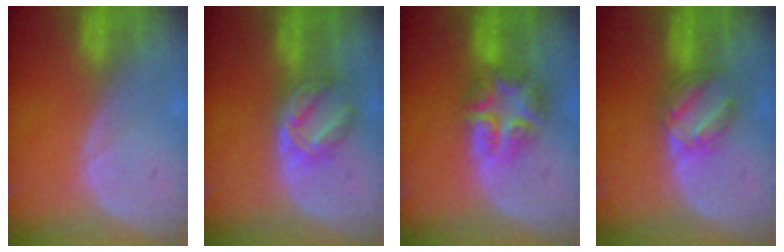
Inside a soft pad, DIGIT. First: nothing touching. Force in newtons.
{"total": 5.8, "press": 5.5, "slide": 1.7}
{"total": 7.6, "press": 6.6, "slide": 3.7}
{"total": 5.9, "press": 5.3, "slide": 2.6}